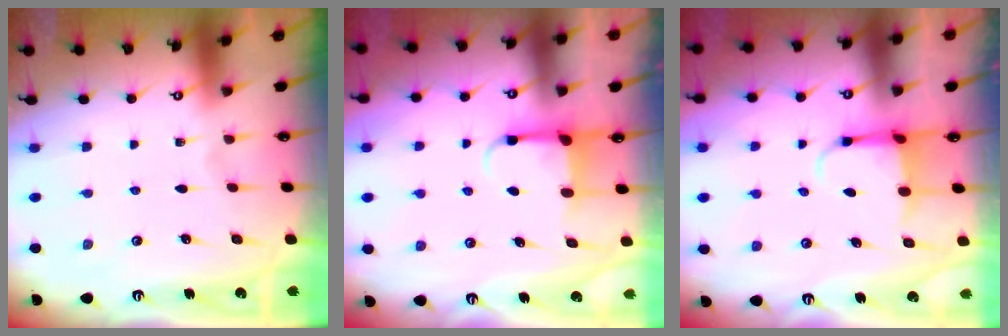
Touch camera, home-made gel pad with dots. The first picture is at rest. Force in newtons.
{"total": 4.6, "press": 4.6, "slide": 0.3}
{"total": 4.0, "press": 3.9, "slide": 1.1}